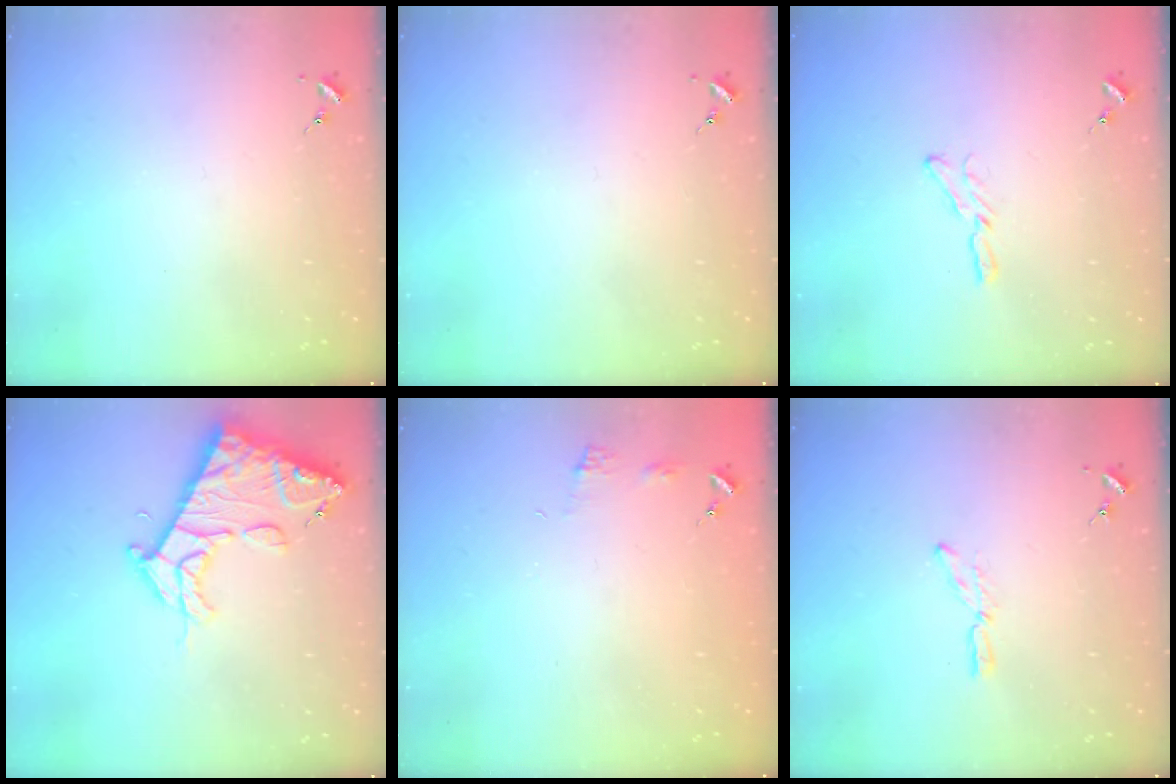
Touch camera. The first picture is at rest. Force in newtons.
{"total": 0.0}
{"total": 5.6, "press": 5.6, "slide": 0.5}
{"total": 15.7, "press": 15.6, "slide": 1.7}
{"total": 5.1, "press": 5.0, "slide": 0.7}
{"total": 6.4, "press": 6.4, "slide": 0.3}